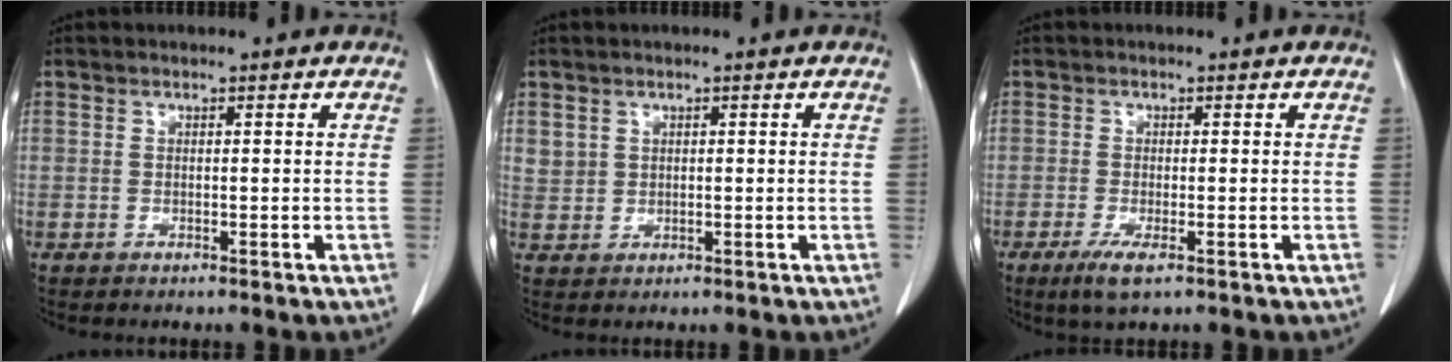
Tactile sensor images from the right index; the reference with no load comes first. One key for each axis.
{"total": 2.2, "fx": 1.1, "fy": 1.9, "fz": 0.4, "tx": 0.004, "ty": 0.005, "tz": 0.021}
{"total": 3.4, "fx": -1.8, "fy": 0.6, "fz": 2.8, "tx": -0.055, "ty": -0.009, "tz": -0.031}